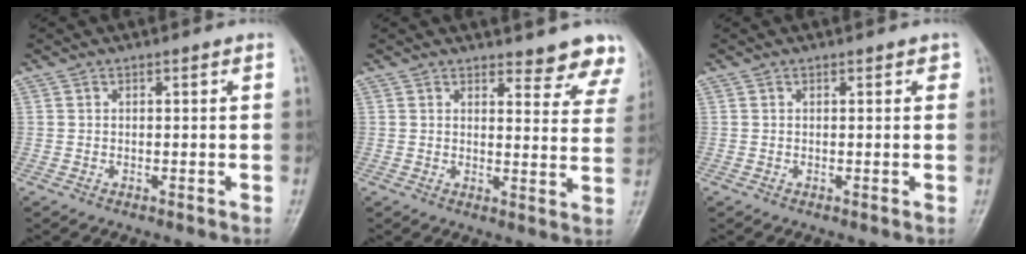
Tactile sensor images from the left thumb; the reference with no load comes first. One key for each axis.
{"total": 8.9, "fx": 8.2, "fy": 2.6, "fz": 2.2, "tx": 0.020, "ty": -0.049, "tz": 0.071}
{"total": 1.0, "fx": 0.6, "fy": 0.6, "fz": 0.6, "tx": 0.000, "ty": -0.001, "tz": 0.002}